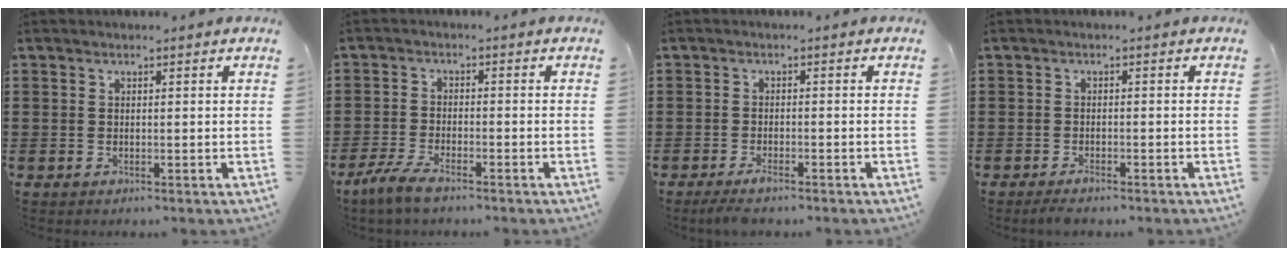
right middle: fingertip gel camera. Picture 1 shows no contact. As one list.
[{"total": 4.2, "force": [-3.4, 0.7, 2.3], "torque": [-0.067, -0.009, -0.071]}, {"total": 2.1, "force": [-1.6, 0.4, 1.3], "torque": [-0.029, -0.001, -0.031]}, {"total": 1.4, "force": [-1.1, 0.2, 0.7], "torque": [-0.015, -0.003, -0.021]}]